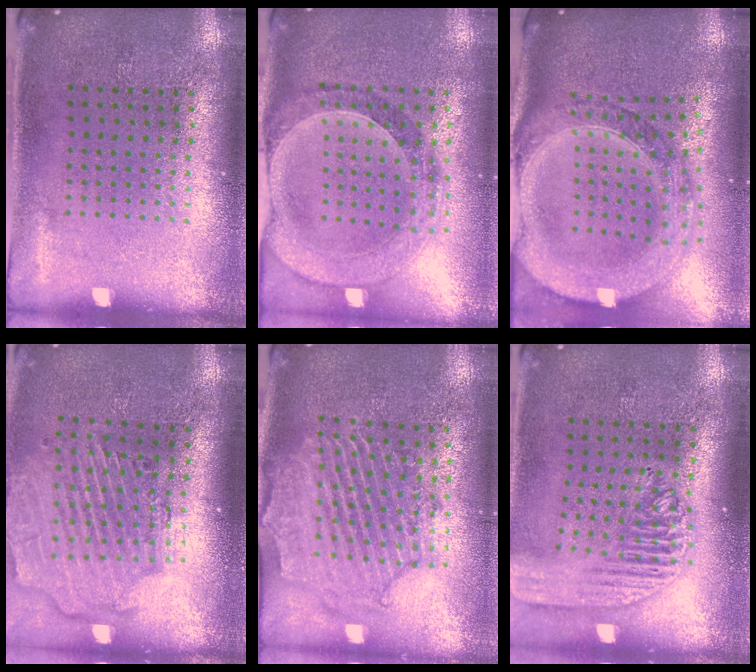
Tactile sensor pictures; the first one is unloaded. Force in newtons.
{"total": 1.6, "press": 1.5, "slide": 0.3}
{"total": 3.6, "press": 2.9, "slide": 2.1}
{"total": 2.7, "press": 2.2, "slide": 1.5}
{"total": 2.3, "press": 2.1, "slide": 0.8}
{"total": 2.1, "press": 1.8, "slide": 1.1}